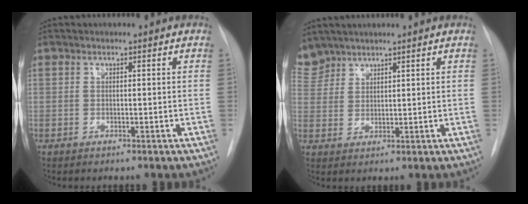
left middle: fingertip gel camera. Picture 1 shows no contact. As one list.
[{"total": 4.7, "force": [4.4, 1.7, 0.0], "torque": [-0.003, 0.012, 0.096]}]